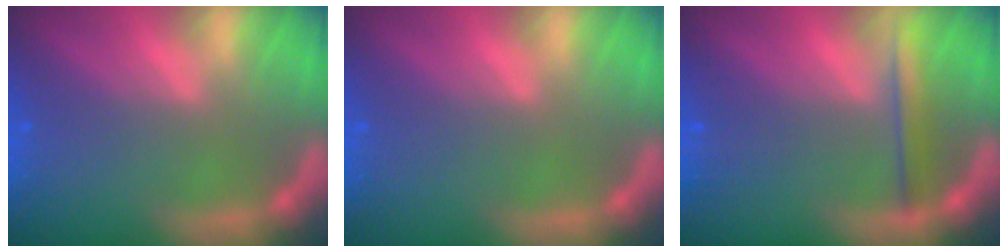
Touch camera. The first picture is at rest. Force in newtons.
{"total": 0.0}
{"total": 2.5}